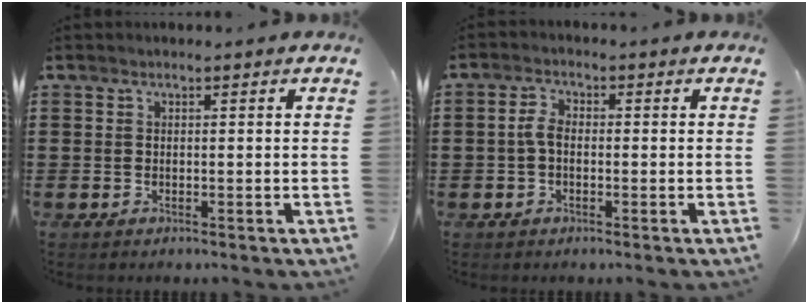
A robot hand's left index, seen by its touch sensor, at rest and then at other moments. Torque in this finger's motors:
{"motor_torque": [0.67, 0.81, 0.17, 0.03]}